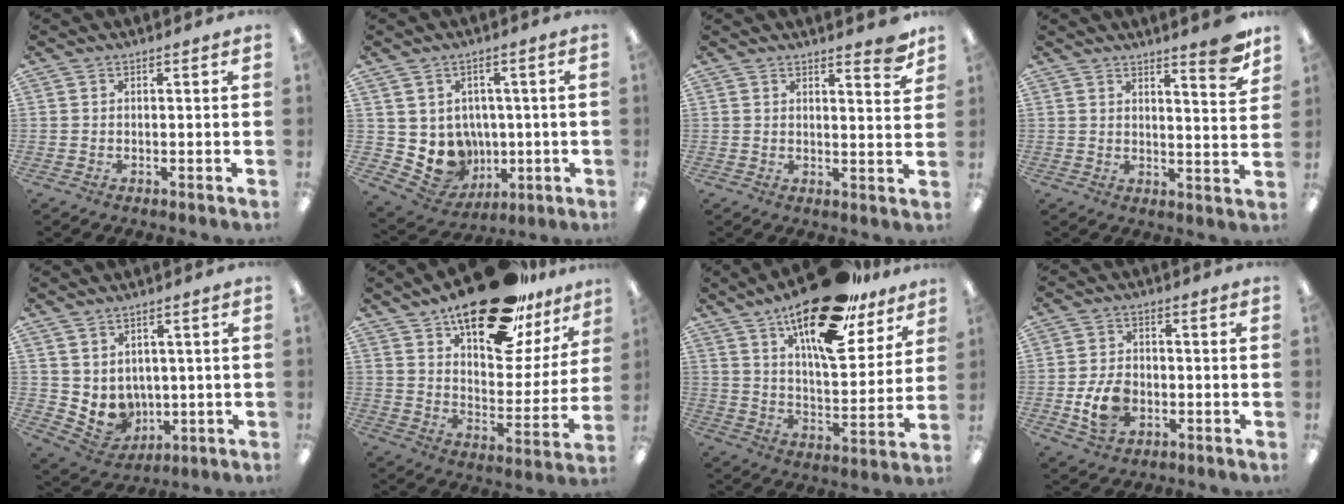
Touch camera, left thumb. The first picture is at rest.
{"total": 8.8, "force": [0.5, 8.4, 2.3], "torque": [-0.053, -0.014, 0.026]}
{"total": 5.2, "force": [4.4, 1.2, 2.6], "torque": [-0.021, -0.031, 0.071]}
{"total": 7.9, "force": [6.3, 1.1, 4.6], "torque": [-0.050, -0.046, 0.099]}
{"total": 5.9, "force": [2.1, 5.3, 1.4], "torque": [-0.036, -0.023, 0.050]}
{"total": 25.3, "force": [18.4, 10.1, 14.2], "torque": [-0.205, -0.106, 0.305]}
{"total": 23.6, "force": [15.6, 9.1, 15.2], "torque": [-0.229, -0.090, 0.258]}
{"total": 8.3, "force": [-2.2, 5.9, 5.5], "torque": [-0.104, 0.003, -0.042]}